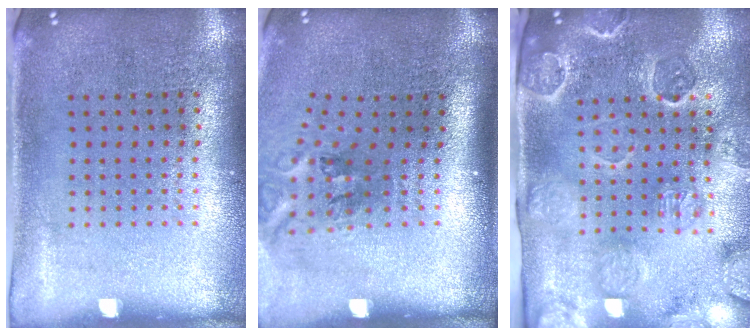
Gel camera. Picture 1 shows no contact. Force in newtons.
{"total": 2.0, "press": 1.2, "slide": 1.6}
{"total": 3.2, "press": 3.2, "slide": 0.5}